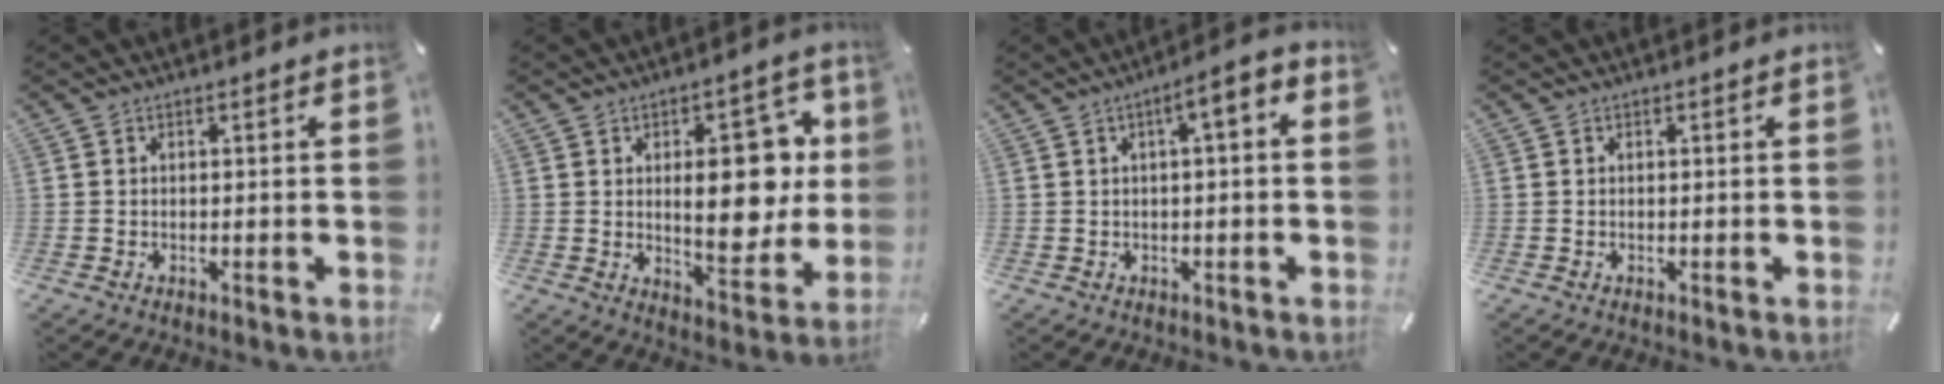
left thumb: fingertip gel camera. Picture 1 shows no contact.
{"total": 17.7, "force": [2.6, 9.0, 15.0], "torque": [-0.187, -0.004, 0.041]}
{"total": 5.2, "force": [0.9, 1.2, 4.9], "torque": [-0.069, -0.007, 0.007]}
{"total": 0.0}